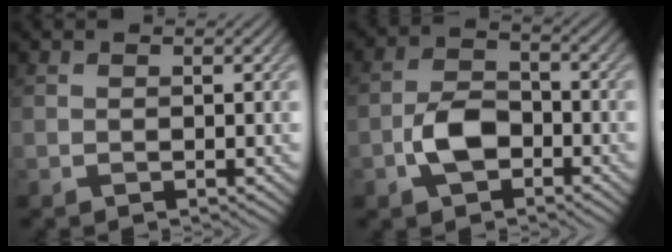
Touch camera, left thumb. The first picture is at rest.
{"total": 5.5, "force": [-2.4, 3.3, 3.7], "torque": [-0.075, 0.004, -0.054]}